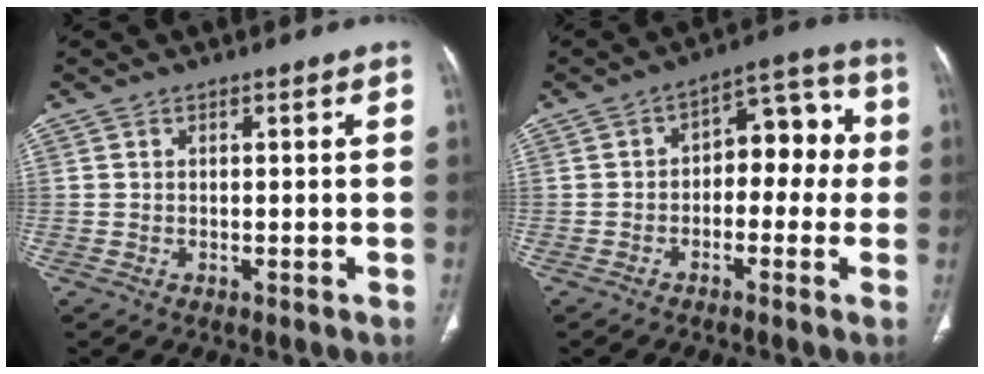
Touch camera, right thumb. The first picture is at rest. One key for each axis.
{"total": 10.5, "fx": -0.2, "fy": 6.5, "fz": 8.3, "tx": -0.062, "ty": 0.047, "tz": -0.016}